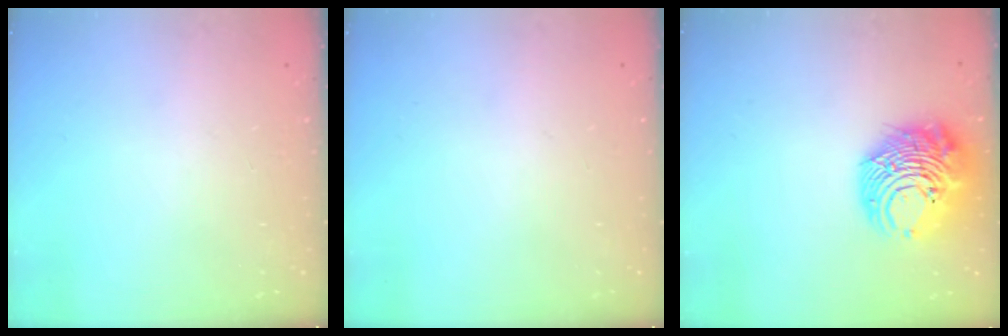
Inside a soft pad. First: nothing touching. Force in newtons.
{"total": 0.0}
{"total": 13.5, "press": 13.4, "slide": 1.8}